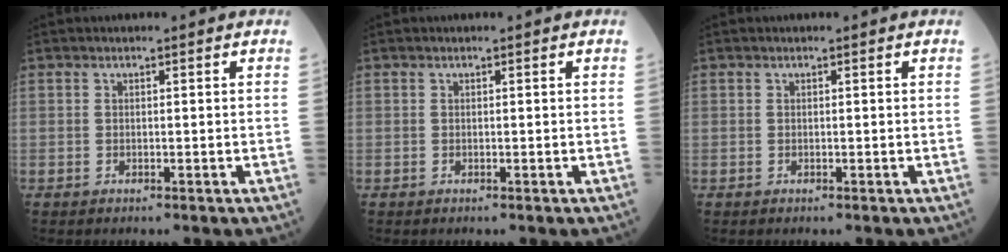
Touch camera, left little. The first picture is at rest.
{"total": 0.0}
{"total": 0.0}